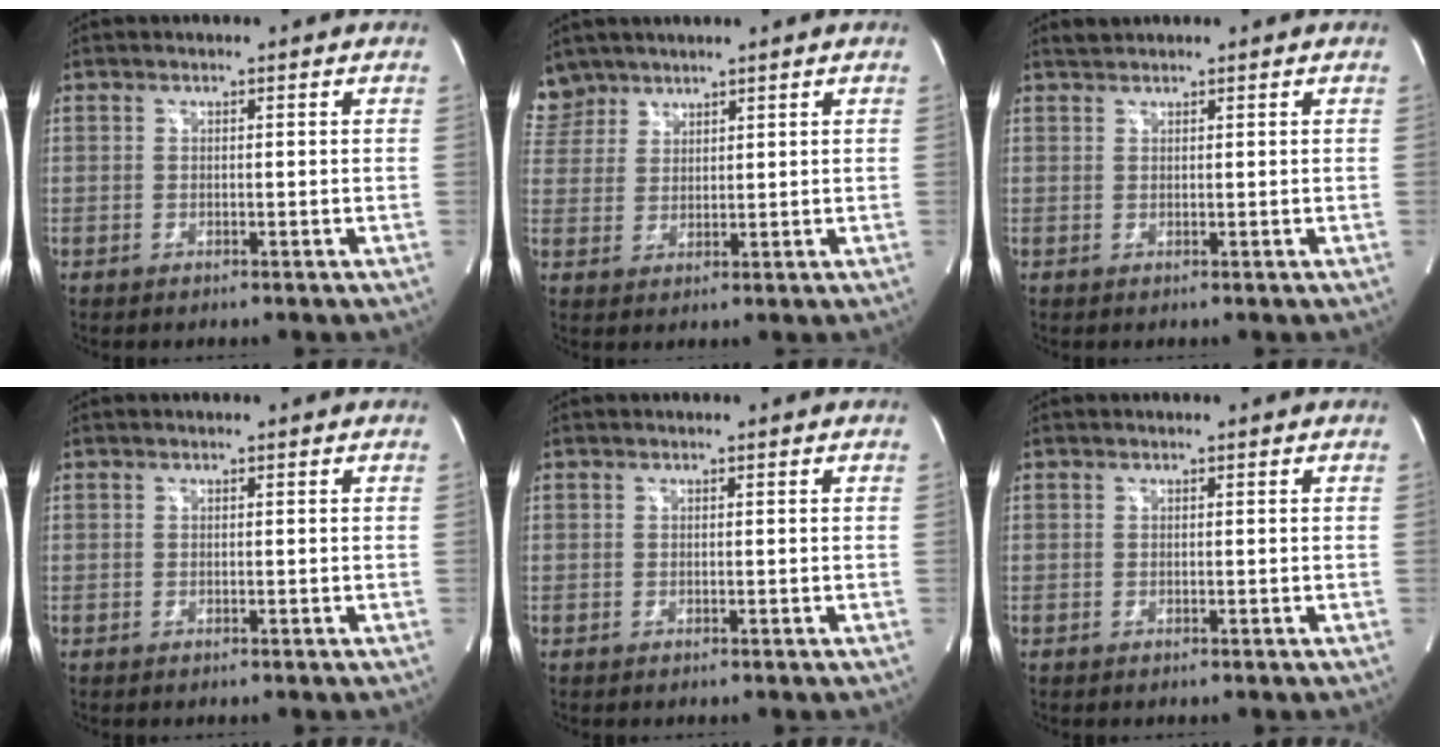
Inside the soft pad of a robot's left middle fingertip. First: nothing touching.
{"total": 5.6, "force": [4.8, 2.9, -0.4], "torque": [0.011, 0.007, 0.101]}
{"total": 1.0, "force": [1.0, 0.0, -0.1], "torque": [-0.010, 0.007, 0.025]}
{"total": 0.0}
{"total": 0.0}
{"total": 0.0}